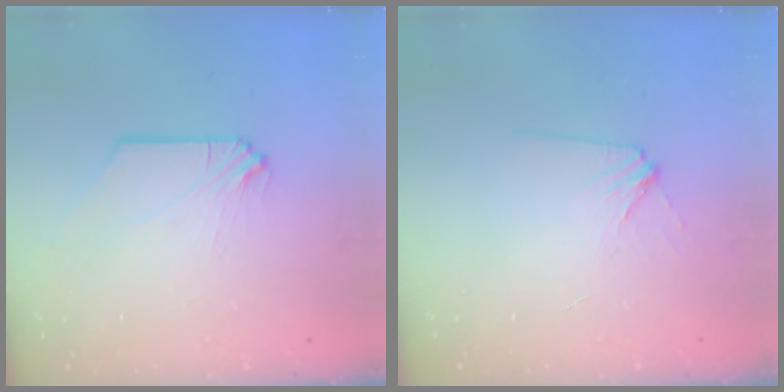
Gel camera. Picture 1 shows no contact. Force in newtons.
{"total": 3.2, "press": 3.1, "slide": 0.5}